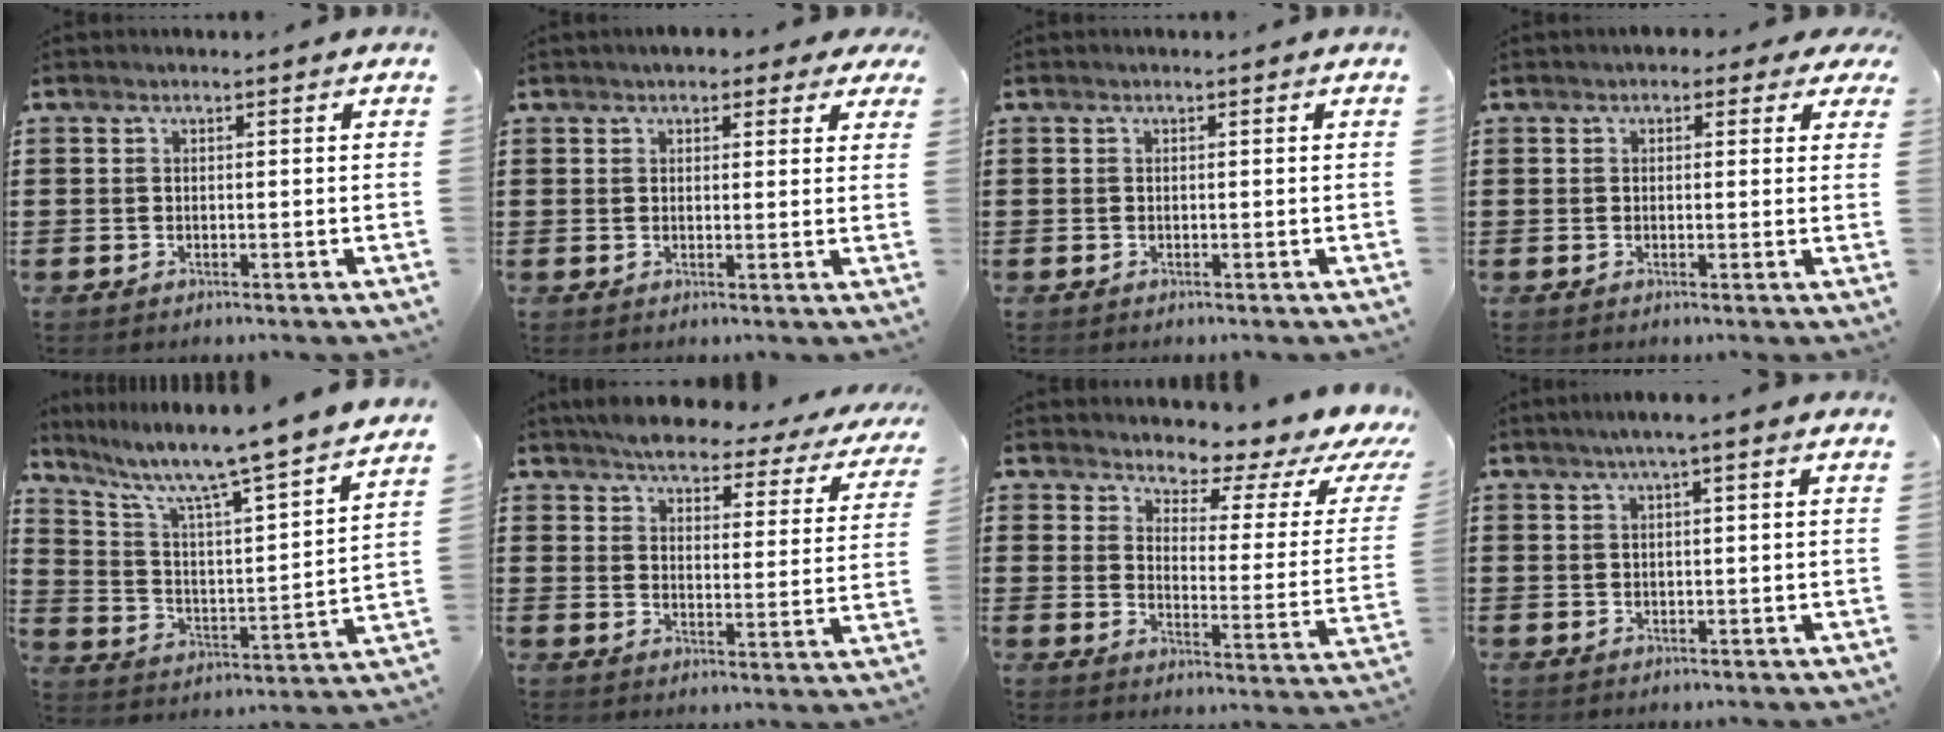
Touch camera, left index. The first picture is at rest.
{"total": 2.7, "force": [2.1, 1.1, 1.2], "torque": [-0.023, 0.000, 0.036]}
{"total": 0.0}
{"total": 1.5, "force": [0.6, 1.1, 0.9], "torque": [-0.014, 0.005, 0.006]}
{"total": 8.7, "force": [7.4, -0.3, 4.6], "torque": [-0.120, -0.063, 0.115]}
{"total": 5.3, "force": [4.9, 0.9, 1.8], "torque": [-0.061, -0.029, 0.082]}
{"total": 3.8, "force": [3.3, 1.2, 1.5], "torque": [-0.041, -0.034, 0.046]}
{"total": 1.8, "force": [0.2, 0.0, 1.8], "torque": [-0.031, -0.004, 0.003]}